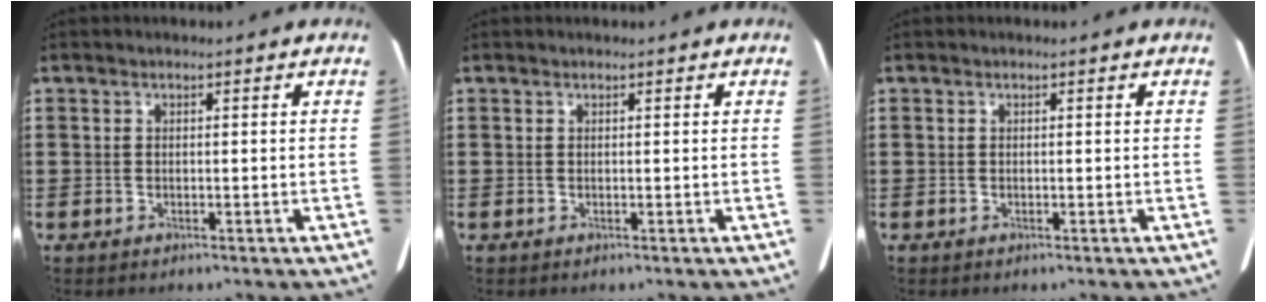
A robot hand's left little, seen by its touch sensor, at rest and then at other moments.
{"total": 0.0}
{"total": 0.0}